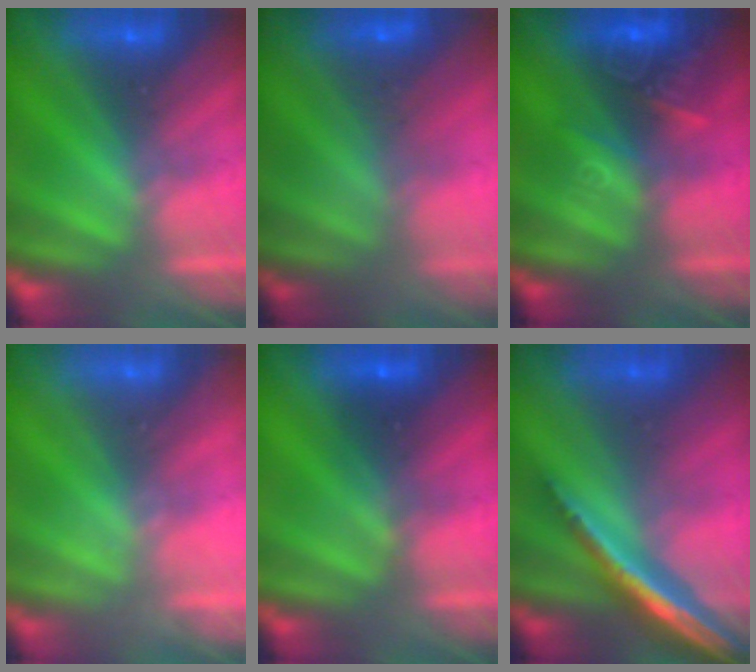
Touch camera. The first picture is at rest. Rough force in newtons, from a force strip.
{"total": 2.4}
{"total": 2.8}
{"total": 2.1}
{"total": 2.7}
{"total": 1.8}